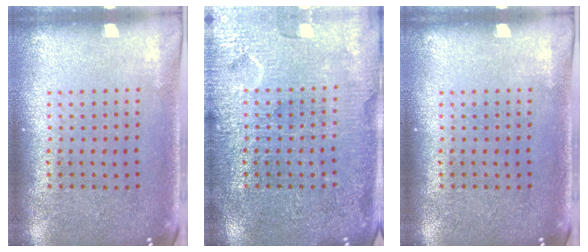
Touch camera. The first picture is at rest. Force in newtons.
{"total": 5.8, "press": 5.7, "slide": 0.8}
{"total": 0.0}